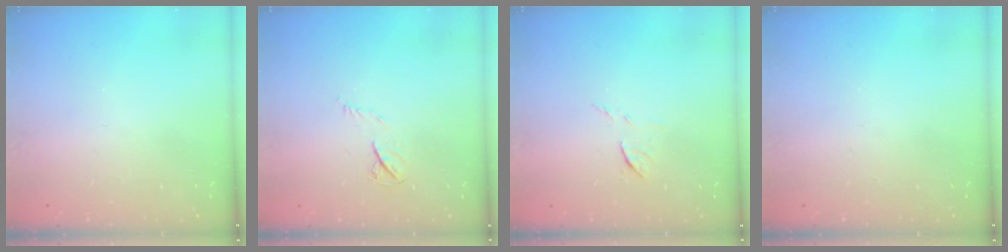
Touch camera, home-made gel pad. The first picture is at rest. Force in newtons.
{"total": 4.8, "press": 4.8, "slide": 0.6}
{"total": 6.7, "press": 6.7, "slide": 0.5}
{"total": 0.0}